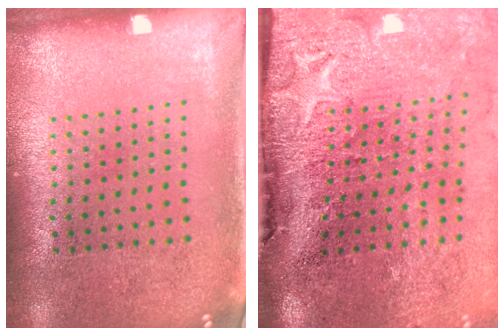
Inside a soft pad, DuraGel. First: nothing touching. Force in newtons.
{"total": 5.0, "press": 3.9, "slide": 3.1}